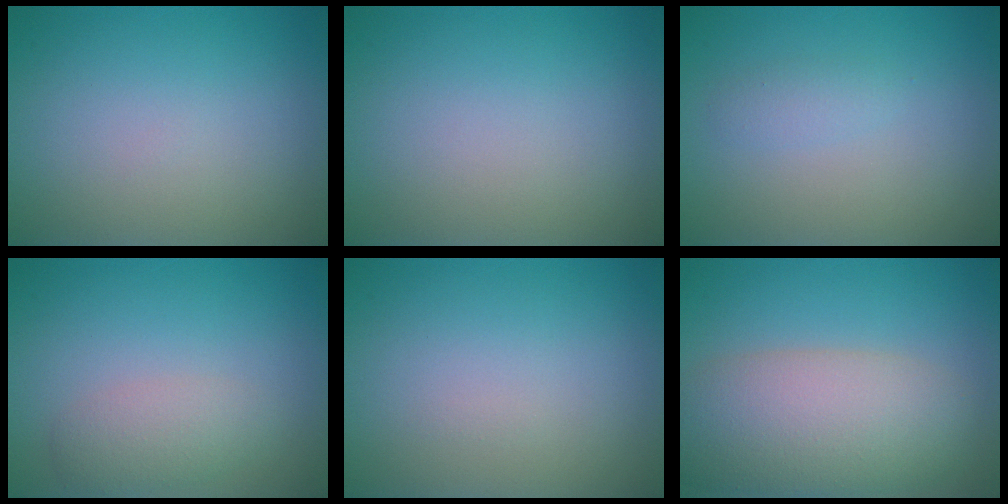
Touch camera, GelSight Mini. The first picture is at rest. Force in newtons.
{"total": 0.0}
{"total": 1.1, "press": 1.0, "slide": 0.1}
{"total": 2.3, "press": 2.3, "slide": 0.1}
{"total": 0.0}
{"total": 8.2, "press": 8.2, "slide": 0.3}